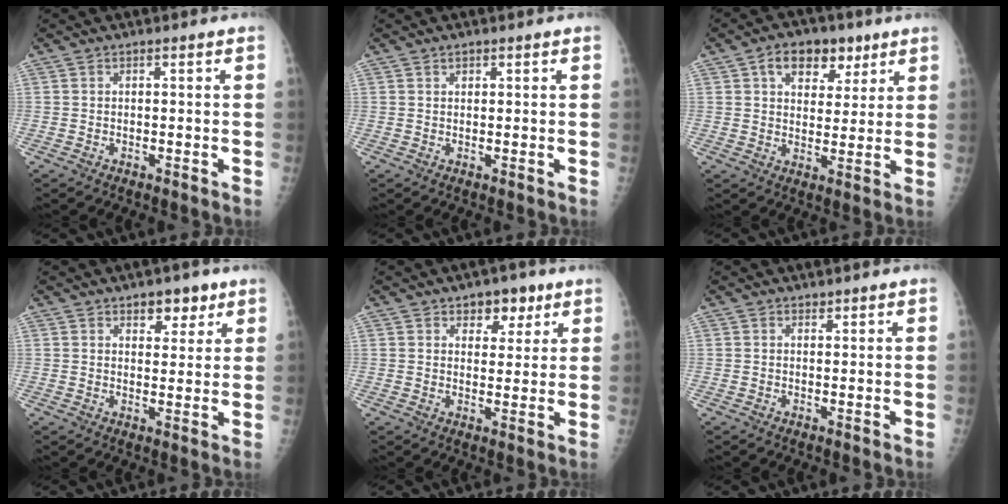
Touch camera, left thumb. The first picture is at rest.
{"total": 0.9, "force": [0.6, 0.6, 0.3], "torque": [0.000, -0.003, 0.008]}
{"total": 9.9, "force": [5.0, 6.5, 5.4], "torque": [-0.046, -0.011, 0.074]}
{"total": 5.3, "force": [3.2, 3.1, 2.8], "torque": [-0.007, -0.016, 0.044]}
{"total": 5.8, "force": [3.4, 3.9, 2.8], "torque": [-0.003, -0.014, 0.045]}
{"total": 0.6, "force": [0.5, 0.3, 0.0], "torque": [0.007, -0.004, 0.006]}